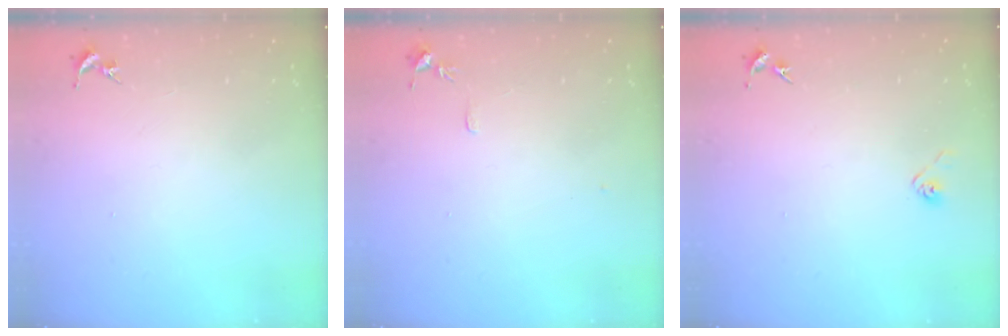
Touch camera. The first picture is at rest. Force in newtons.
{"total": 4.4, "press": 4.4, "slide": 0.6}
{"total": 2.9, "press": 2.8, "slide": 0.8}